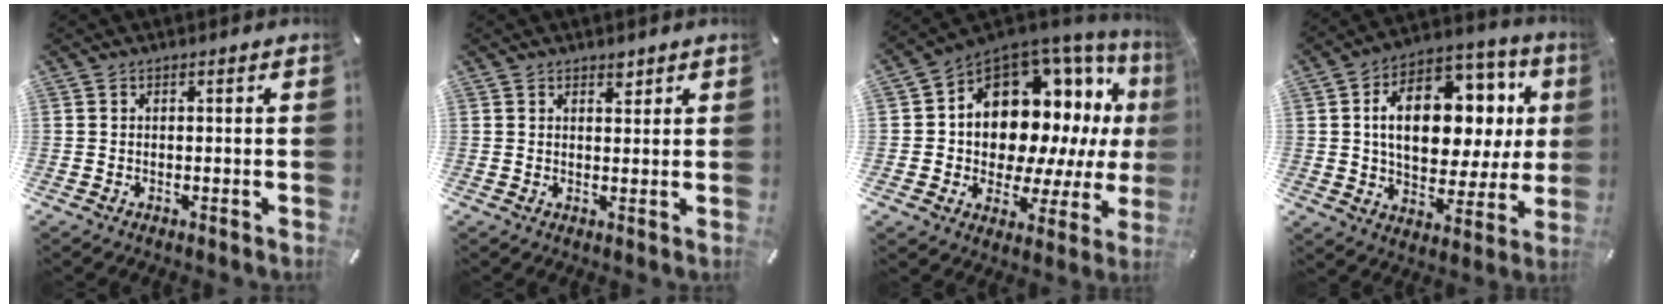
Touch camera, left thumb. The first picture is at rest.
{"total": 1.9, "force": [1.5, 1.1, 0.7], "torque": [0.002, -0.007, 0.024]}
{"total": 16.3, "force": [5.3, 12.0, 9.8], "torque": [-0.153, -0.069, 0.096]}
{"total": 19.0, "force": [4.1, 12.2, 13.9], "torque": [-0.234, -0.009, 0.074]}